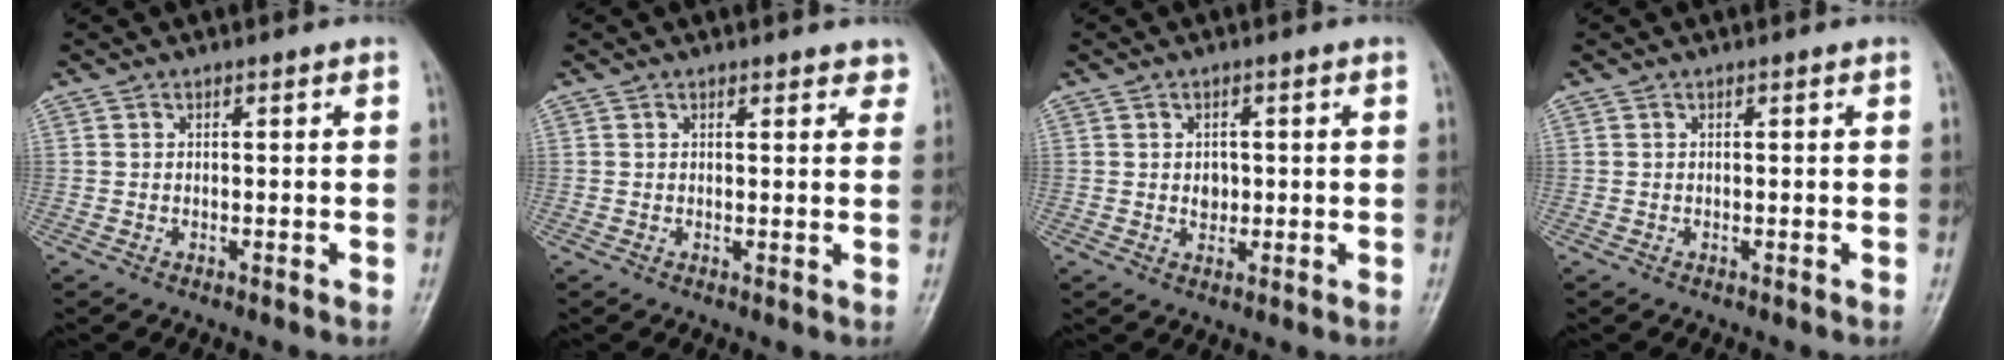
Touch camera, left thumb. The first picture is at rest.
{"total": 2.7, "force": [2.2, 1.2, 1.0], "torque": [0.015, -0.007, 0.017]}
{"total": 2.5, "force": [0.1, 2.1, 1.4], "torque": [-0.009, 0.002, 0.004]}
{"total": 0.0}